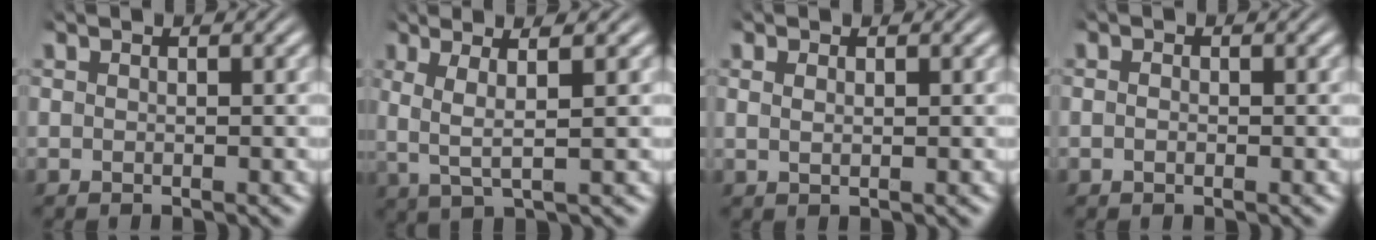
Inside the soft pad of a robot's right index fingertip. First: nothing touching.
{"total": 5.0, "force": [1.2, 2.0, 4.4], "torque": [-0.078, 0.004, 0.018]}
{"total": 0.8, "force": [0.4, 0.2, 0.7], "torque": [-0.008, 0.000, 0.010]}
{"total": 0.7, "force": [-0.3, 0.4, 0.4], "torque": [-0.012, 0.000, -0.008]}